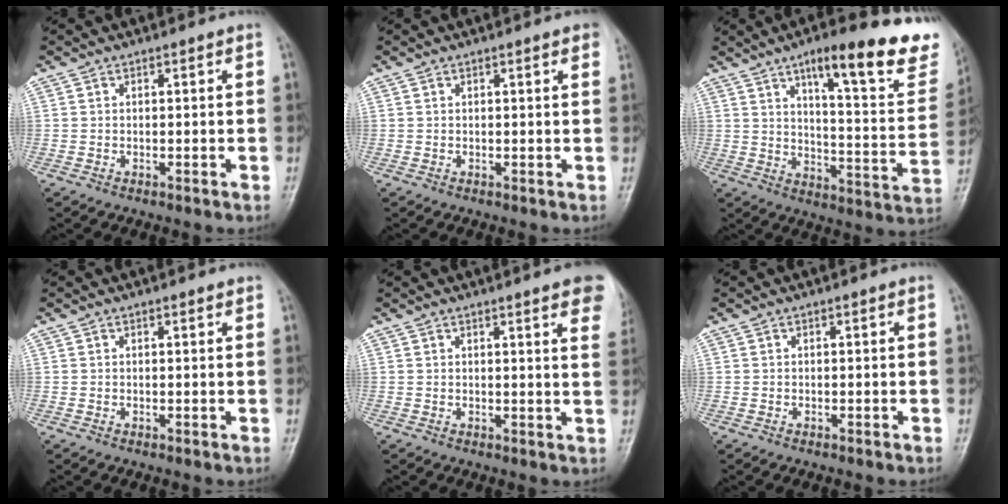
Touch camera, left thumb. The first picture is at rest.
{"total": 2.3, "force": [1.4, 0.3, 1.7], "torque": [-0.017, 0.003, 0.013]}
{"total": 23.1, "force": [14.5, 5.5, 17.1], "torque": [-0.195, -0.060, 0.203]}
{"total": 0.9, "force": [0.7, 0.2, 0.5], "torque": [-0.005, -0.001, 0.008]}
{"total": 10.2, "force": [6.5, 1.8, 7.7], "torque": [-0.072, -0.014, 0.063]}
{"total": 0.0}